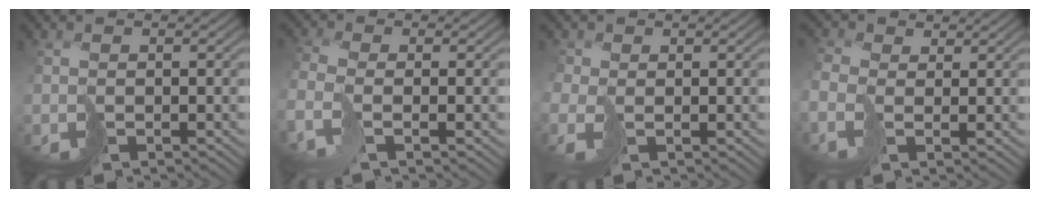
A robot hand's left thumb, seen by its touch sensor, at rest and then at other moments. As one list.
[{"total": 4.7, "force": [-1.7, 2.3, 3.7], "torque": [-0.102, -0.009, -0.048]}, {"total": 2.7, "force": [-0.7, 1.9, 1.7], "torque": [-0.059, -0.005, -0.018]}, {"total": 4.0, "force": [-0.2, 2.7, 2.9], "torque": [-0.092, 0.004, -0.016]}]